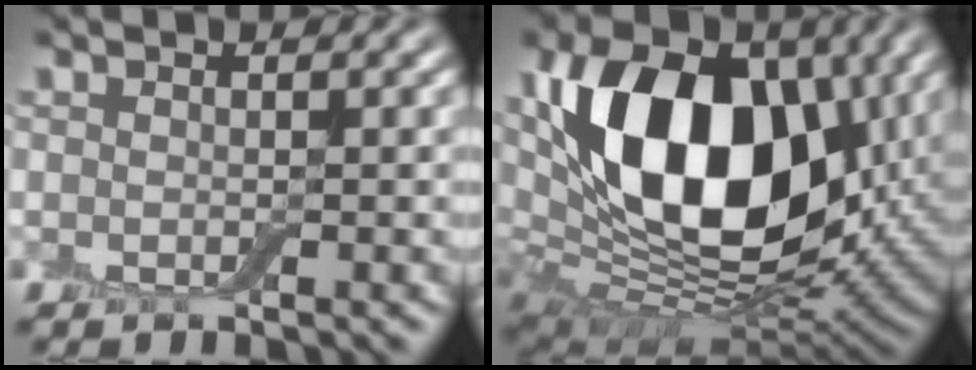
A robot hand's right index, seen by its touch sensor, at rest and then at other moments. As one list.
[{"total": 16.1, "force": [4.6, 10.0, 11.7], "torque": [-0.206, 0.000, 0.076]}]